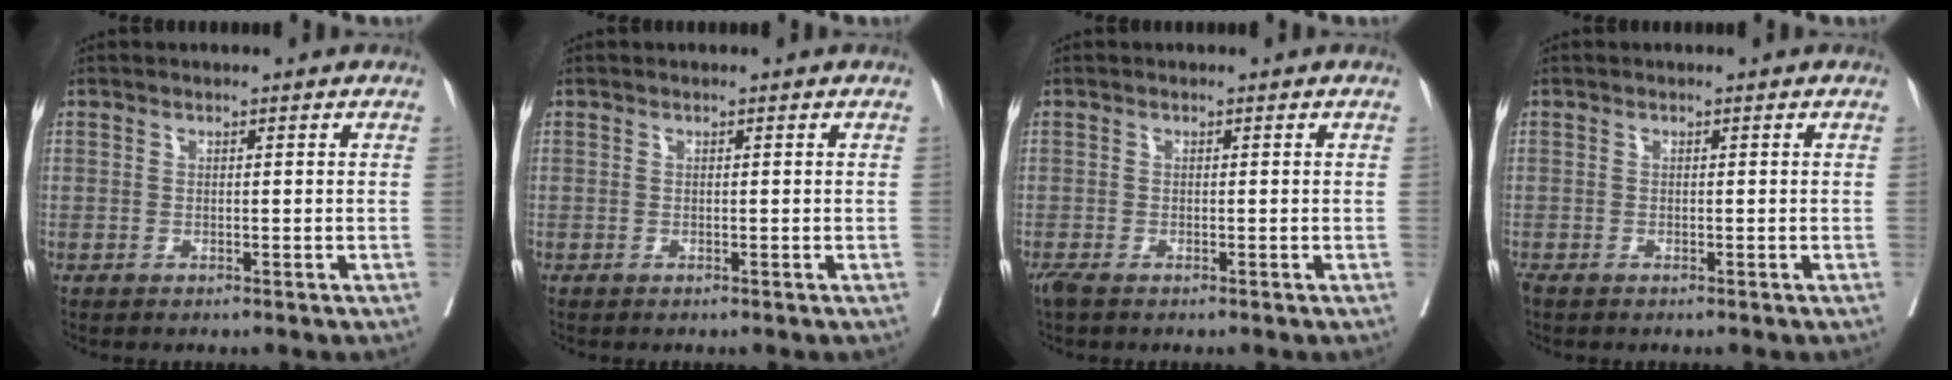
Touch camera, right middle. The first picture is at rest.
{"total": 0.0}
{"total": 1.6, "force": [-1.2, 0.3, 0.9], "torque": [-0.025, -0.009, -0.024]}
{"total": 0.7, "force": [-0.6, 0.2, 0.3], "torque": [-0.013, -0.004, -0.014]}